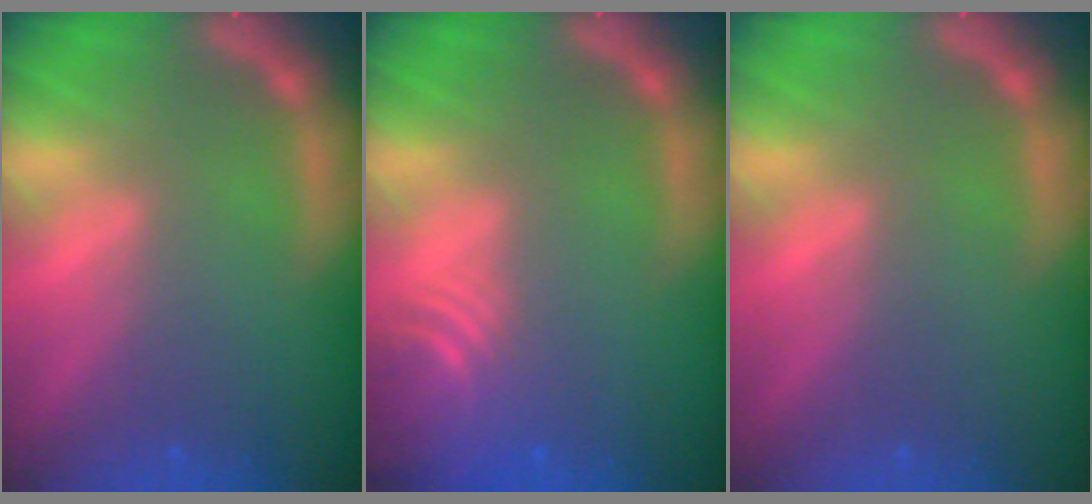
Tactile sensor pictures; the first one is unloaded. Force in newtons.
{"total": 5.1}
{"total": 0.0}